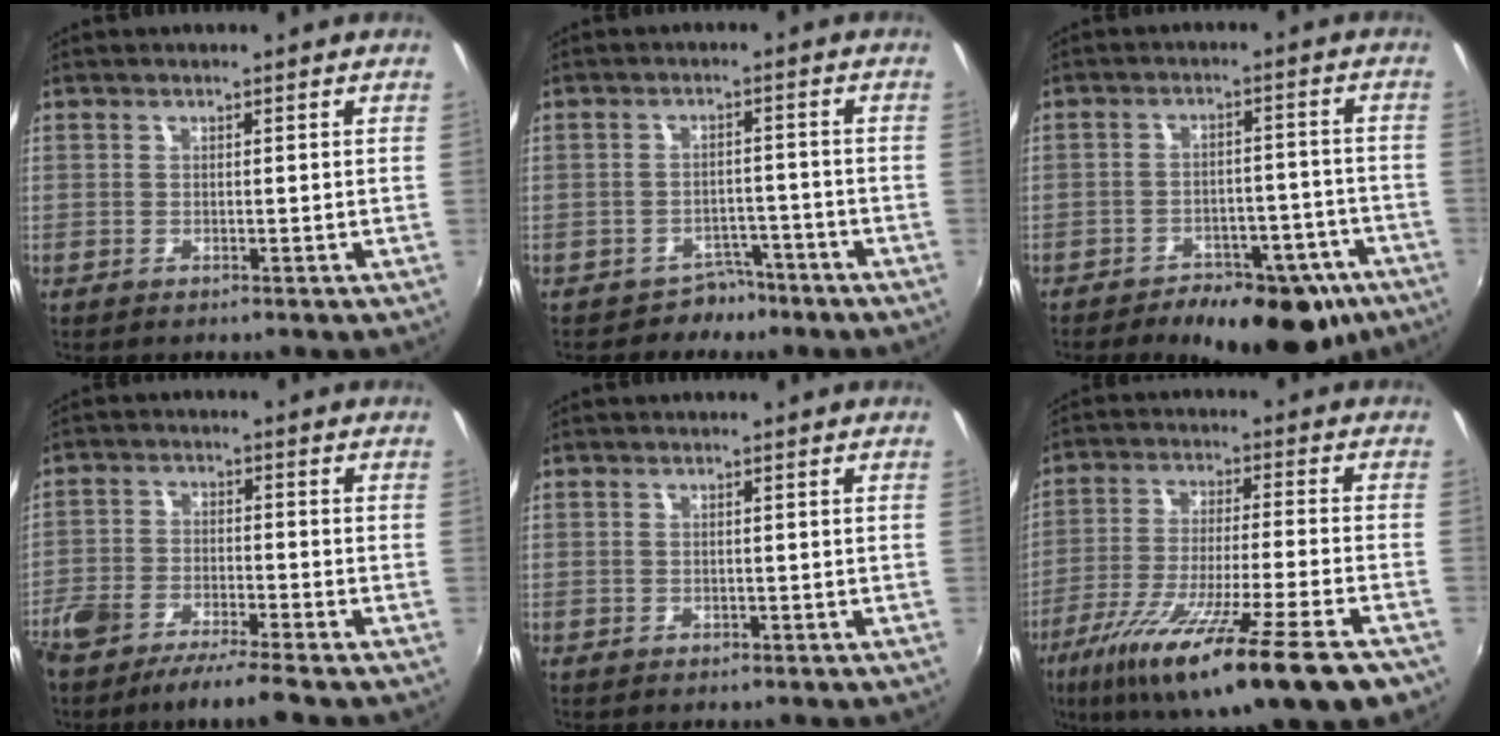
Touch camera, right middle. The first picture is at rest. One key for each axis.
{"total": 4.2, "fx": -3.4, "fy": 2.5, "fz": 0.0, "tx": 0.000, "ty": 0.019, "tz": -0.049}
{"total": 17.6, "fx": -13.0, "fy": 8.1, "fz": 8.7, "tx": -0.140, "ty": 0.004, "tz": -0.152}
{"total": 9.5, "fx": -7.8, "fy": 1.0, "fz": 5.4, "tx": -0.125, "ty": -0.020, "tz": -0.141}
{"total": 0.0}
{"total": 21.9, "fx": -13.7, "fy": 1.2, "fz": 17.0, "tx": -0.303, "ty": -0.082, "tz": -0.226}